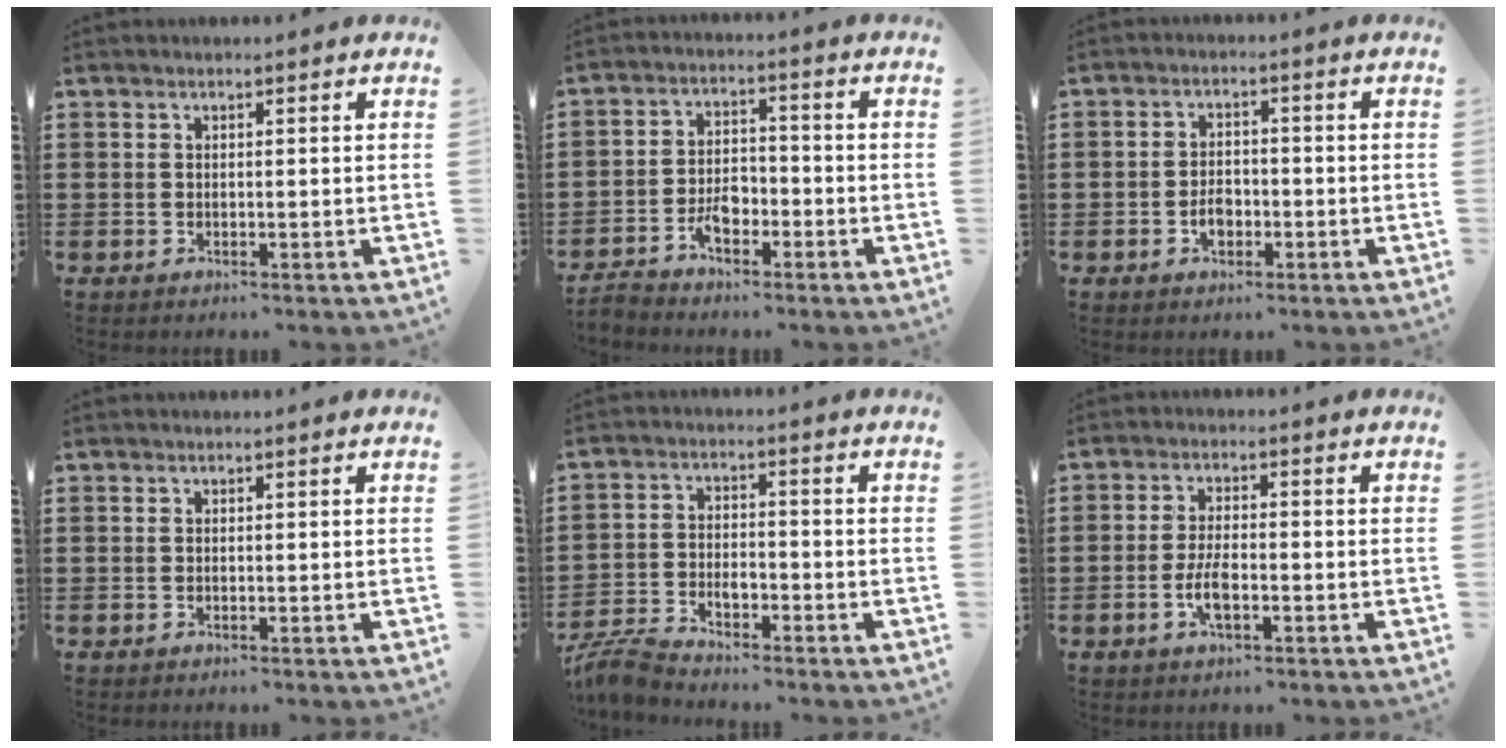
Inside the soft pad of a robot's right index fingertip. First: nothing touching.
{"total": 4.4, "force": [-2.9, 2.2, 2.4], "torque": [-0.054, 0.008, -0.060]}
{"total": 3.0, "force": [-1.2, 2.2, 1.7], "torque": [-0.026, -0.001, -0.025]}
{"total": 0.0}
{"total": 4.0, "force": [-3.5, 1.1, 1.6], "torque": [-0.044, 0.008, -0.073]}
{"total": 4.4, "force": [-1.5, 1.6, 3.8], "torque": [-0.085, -0.001, -0.033]}